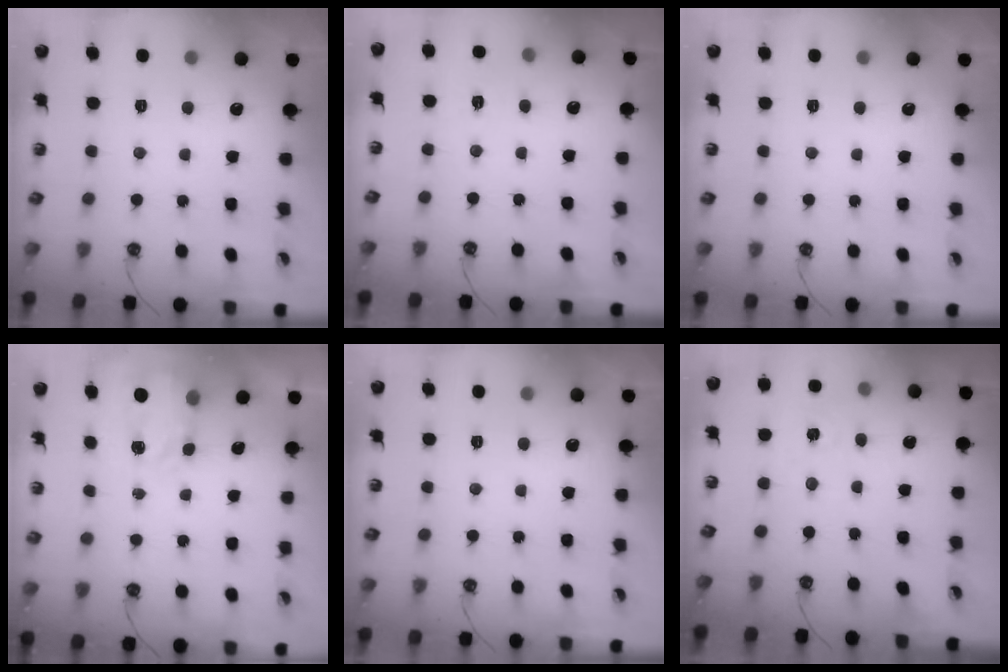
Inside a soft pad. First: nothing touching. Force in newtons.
{"total": 4.1, "press": 4.0, "slide": 0.6}
{"total": 0.0}
{"total": 4.0, "press": 3.9, "slide": 0.7}
{"total": 0.0}
{"total": 1.3, "press": 1.3, "slide": 0.2}